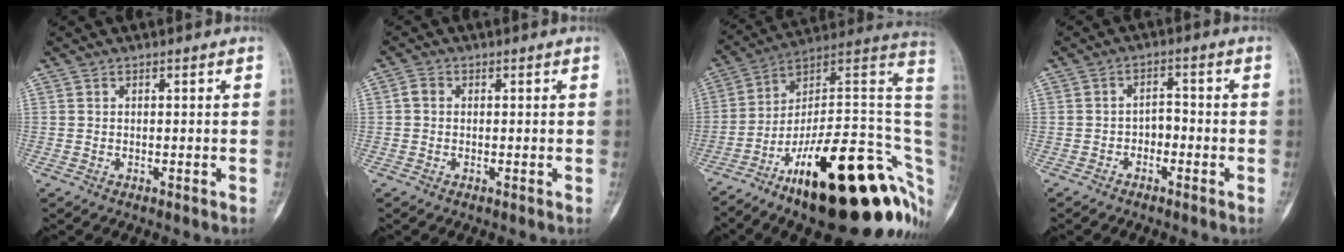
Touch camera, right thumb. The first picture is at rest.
{"total": 1.6, "force": [0.1, 1.3, 0.9], "torque": [-0.014, 0.003, -0.003]}
{"total": 29.6, "force": [-10.6, 10.0, 25.8], "torque": [-0.269, 0.098, -0.157]}
{"total": 3.0, "force": [-1.4, 2.1, 1.7], "torque": [-0.011, 0.022, -0.028]}